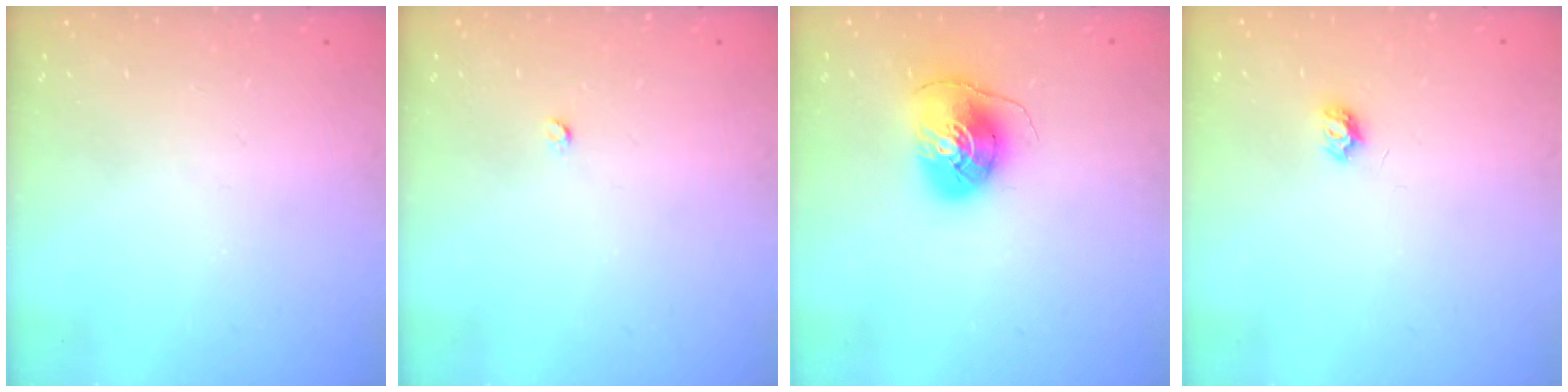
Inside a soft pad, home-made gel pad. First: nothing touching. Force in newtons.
{"total": 2.2, "press": 2.2, "slide": 0.3}
{"total": 8.5, "press": 8.4, "slide": 1.3}
{"total": 5.3, "press": 5.2, "slide": 0.4}